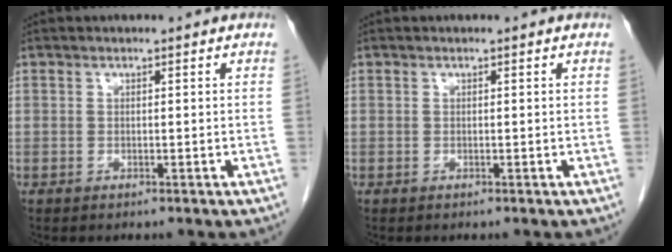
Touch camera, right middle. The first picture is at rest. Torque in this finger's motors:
{"motor_torque": [0.25, -0.13, 0.06, 0.01]}